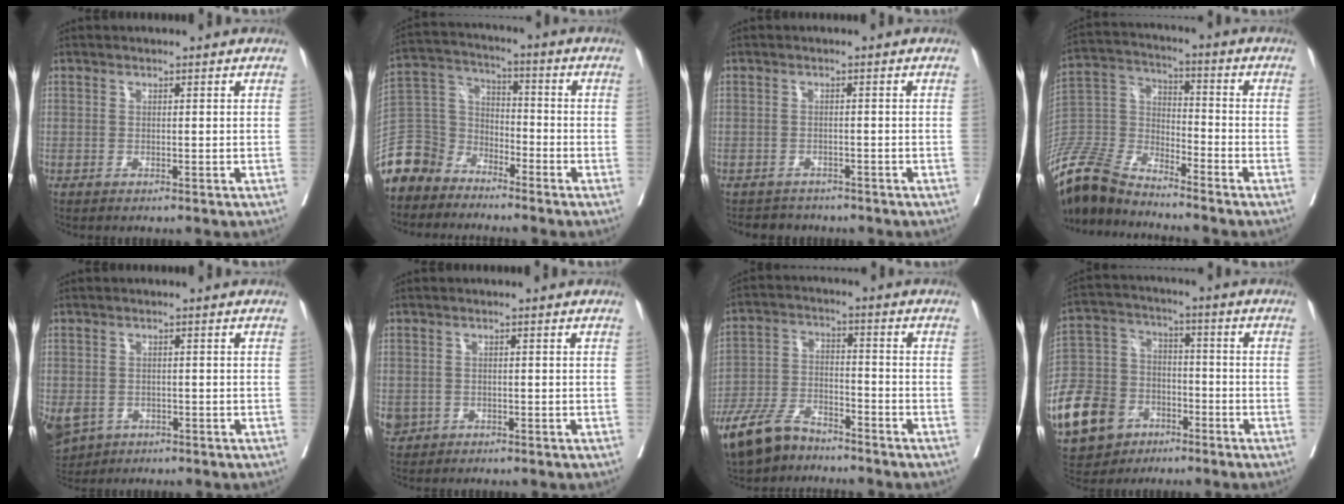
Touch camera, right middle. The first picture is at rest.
{"total": 11.5, "force": [-9.5, 6.3, 1.4], "torque": [-0.053, 0.025, -0.189]}
{"total": 3.3, "force": [-3.0, 1.4, -0.2], "torque": [0.000, -0.002, -0.047]}
{"total": 13.7, "force": [-12.9, 2.3, 4.1], "torque": [-0.089, 0.004, -0.256]}
{"total": 12.2, "force": [-5.2, 9.7, 5.2], "torque": [-0.161, -0.011, -0.069]}
{"total": 2.6, "force": [-0.9, 2.3, 0.7], "torque": [-0.015, 0.001, -0.009]}
{"total": 9.9, "force": [-7.9, 3.8, 4.6], "torque": [-0.101, -0.017, -0.152]}
{"total": 17.3, "force": [-8.5, 12.4, 8.4], "torque": [-0.211, 0.008, -0.147]}